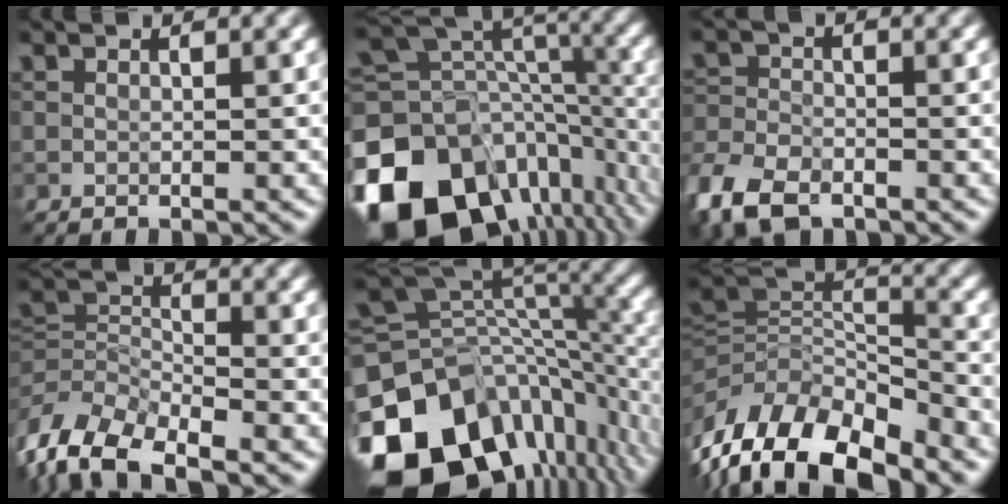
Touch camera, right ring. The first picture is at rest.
{"total": 16.0, "force": [-7.5, 11.2, 8.6], "torque": [-0.201, -0.016, -0.119]}
{"total": 6.8, "force": [-4.7, 3.5, 3.6], "torque": [-0.085, -0.018, -0.099]}
{"total": 7.5, "force": [-4.9, 3.6, 4.3], "torque": [-0.084, -0.007, -0.102]}
{"total": 16.7, "force": [-7.2, 10.9, 10.4], "torque": [-0.223, -0.021, -0.112]}
{"total": 12.1, "force": [-7.7, 5.9, 7.3], "torque": [-0.138, 0.002, -0.135]}